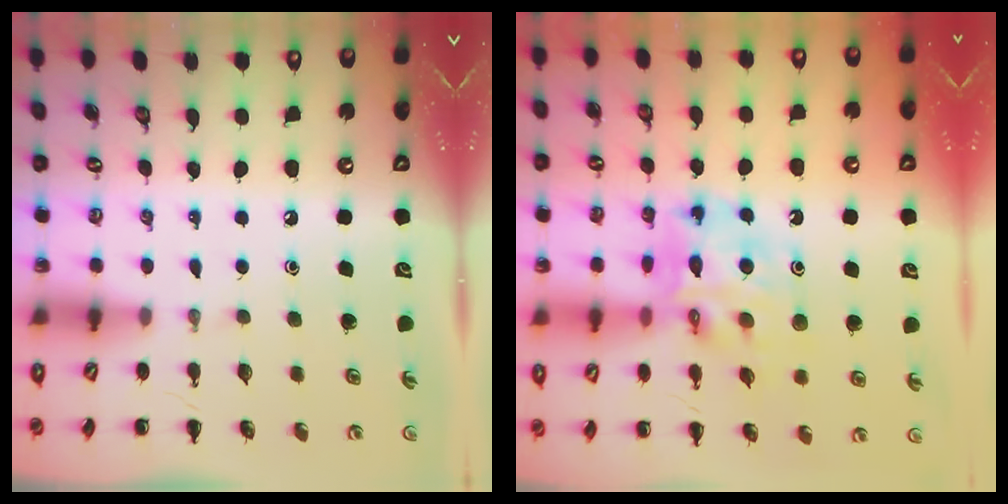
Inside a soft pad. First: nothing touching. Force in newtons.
{"total": 12.0, "press": 11.6, "slide": 3.2}